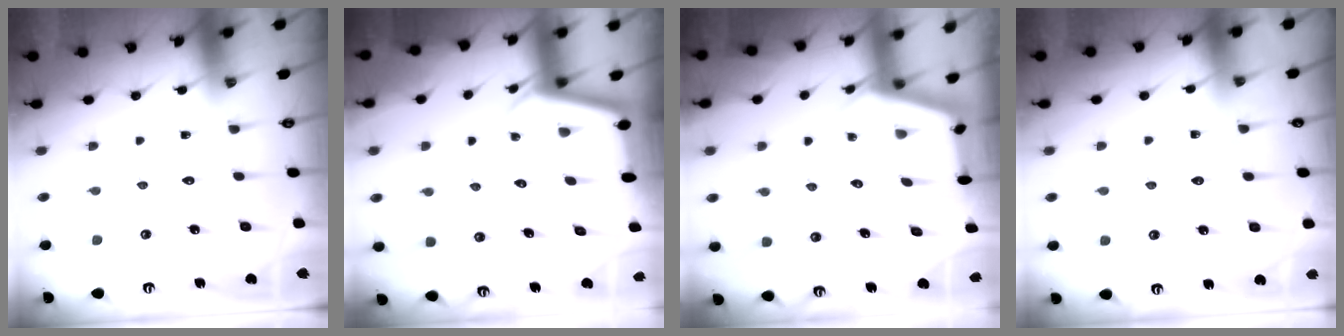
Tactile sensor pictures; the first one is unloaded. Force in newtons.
{"total": 2.9, "press": 2.8, "slide": 0.3}
{"total": 2.7, "press": 2.7, "slide": 0.3}
{"total": 1.7, "press": 1.7, "slide": 0.4}